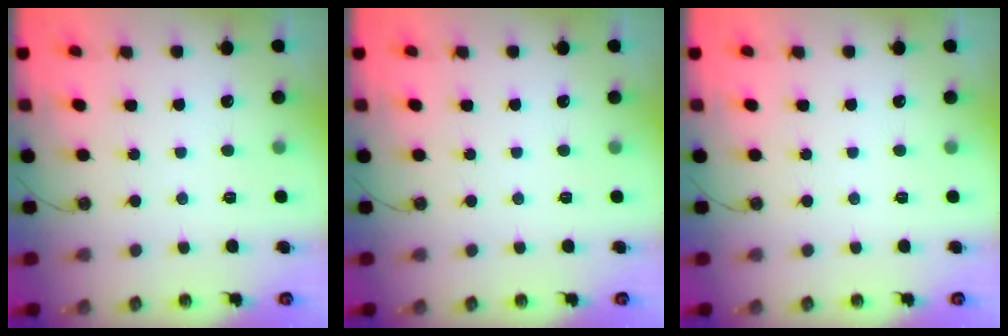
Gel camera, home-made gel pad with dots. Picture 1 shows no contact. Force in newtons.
{"total": 0.0}
{"total": 0.0}